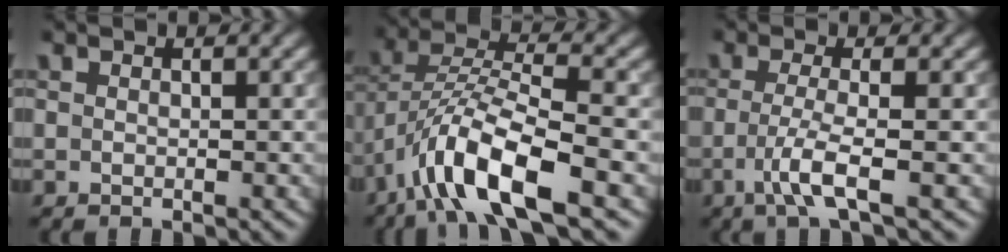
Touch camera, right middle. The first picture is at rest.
{"total": 9.3, "force": [-5.2, 2.6, 7.3], "torque": [-0.132, 0.007, -0.104]}
{"total": 3.6, "force": [-1.1, 0.7, 3.3], "torque": [-0.063, -0.005, -0.029]}